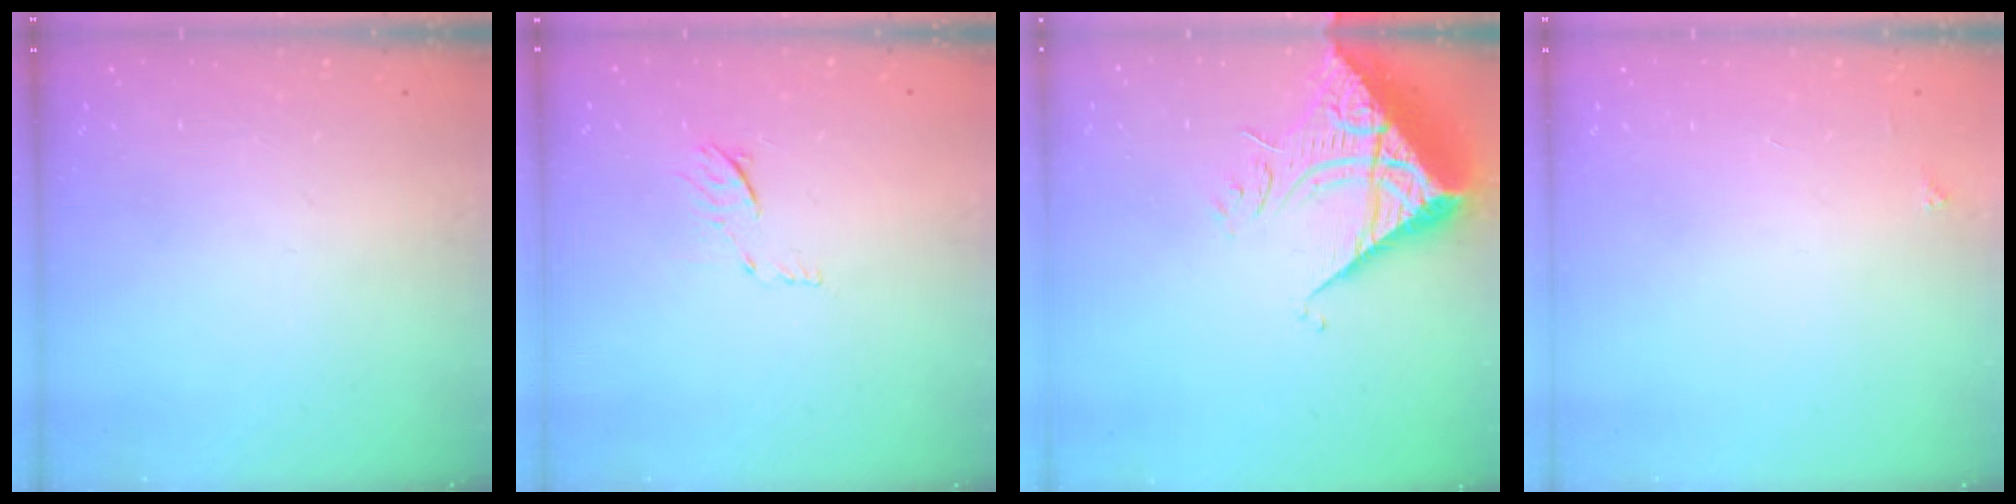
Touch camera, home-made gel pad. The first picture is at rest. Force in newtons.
{"total": 5.7, "press": 5.6, "slide": 0.8}
{"total": 10.7, "press": 10.6, "slide": 1.0}
{"total": 2.0, "press": 2.0, "slide": 0.3}